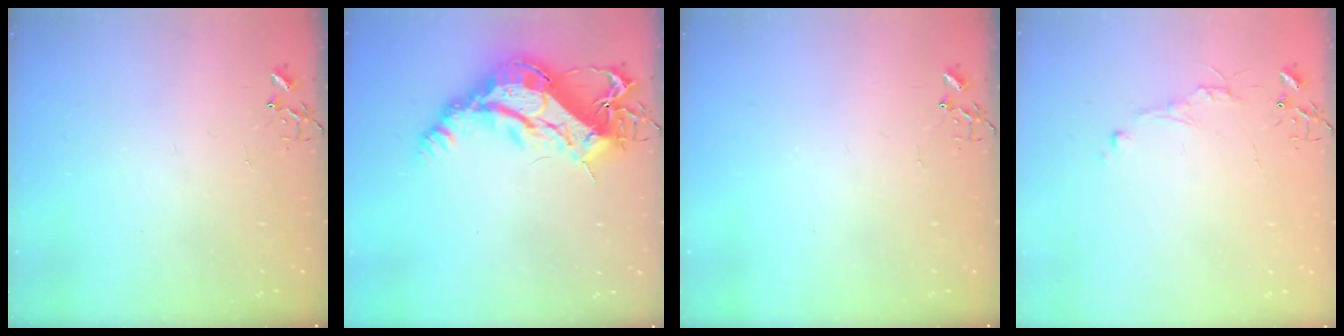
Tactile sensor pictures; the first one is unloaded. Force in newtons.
{"total": 20.3, "press": 20.2, "slide": 2.1}
{"total": 0.0}
{"total": 5.0, "press": 5.0, "slide": 0.6}